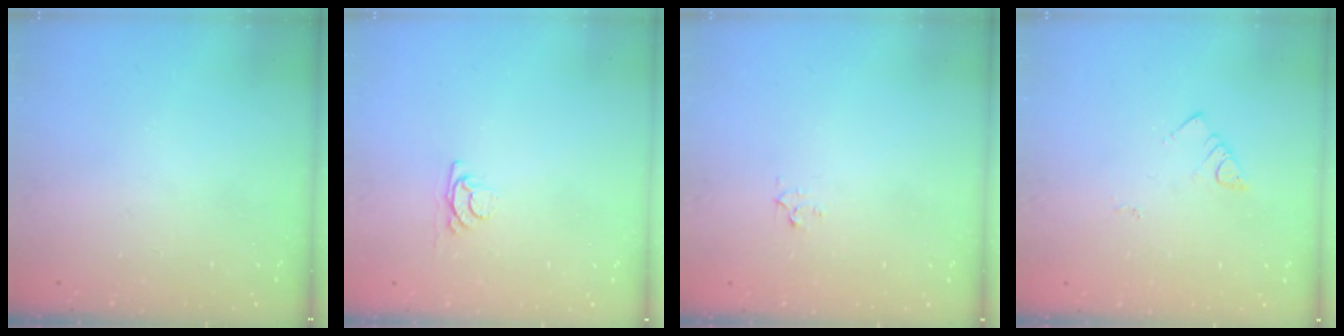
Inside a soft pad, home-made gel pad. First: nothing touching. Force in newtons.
{"total": 3.8, "press": 3.8, "slide": 0.4}
{"total": 2.3, "press": 2.3, "slide": 0.2}
{"total": 2.7, "press": 2.7, "slide": 0.6}